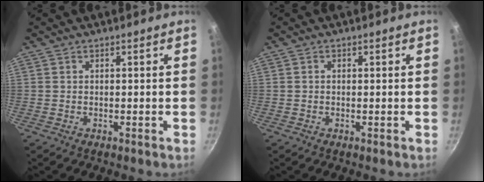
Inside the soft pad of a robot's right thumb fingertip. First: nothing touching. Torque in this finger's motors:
{"motor_torque": [-0.17, -0.43, -0.26, 0.07, -0.02]}